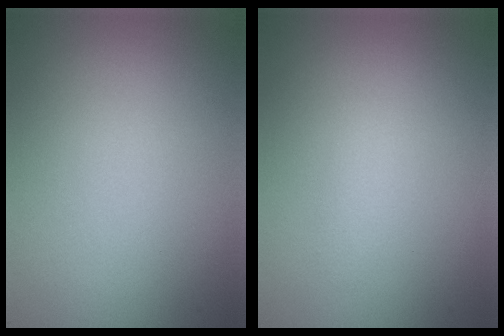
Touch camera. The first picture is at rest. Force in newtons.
{"total": 0.8, "press": 0.8, "slide": 0.1}